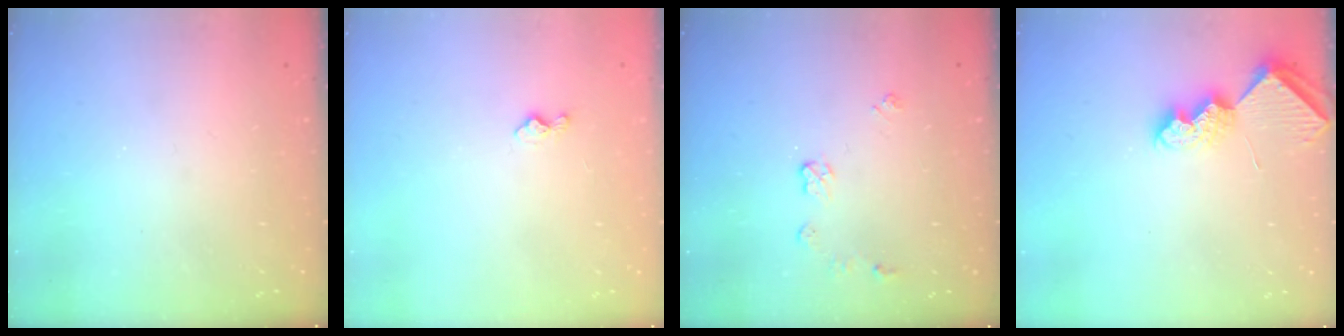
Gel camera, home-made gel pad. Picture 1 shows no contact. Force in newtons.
{"total": 3.5, "press": 3.5, "slide": 0.4}
{"total": 5.7, "press": 5.7, "slide": 0.4}
{"total": 7.0, "press": 7.0, "slide": 0.4}